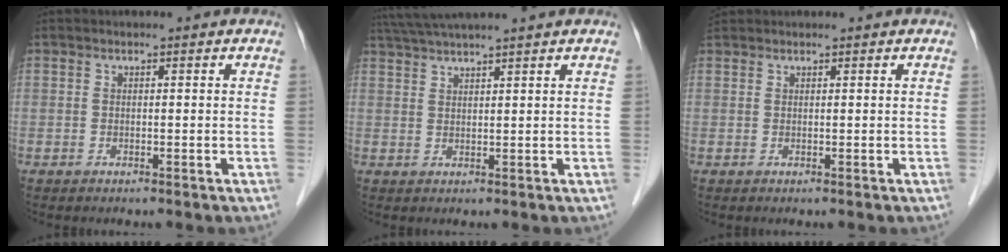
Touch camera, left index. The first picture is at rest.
{"total": 8.0, "force": [7.0, -1.3, 3.7], "torque": [-0.064, 0.032, 0.112]}
{"total": 1.0, "force": [1.0, 0.3, 0.0], "torque": [-0.010, 0.014, 0.023]}